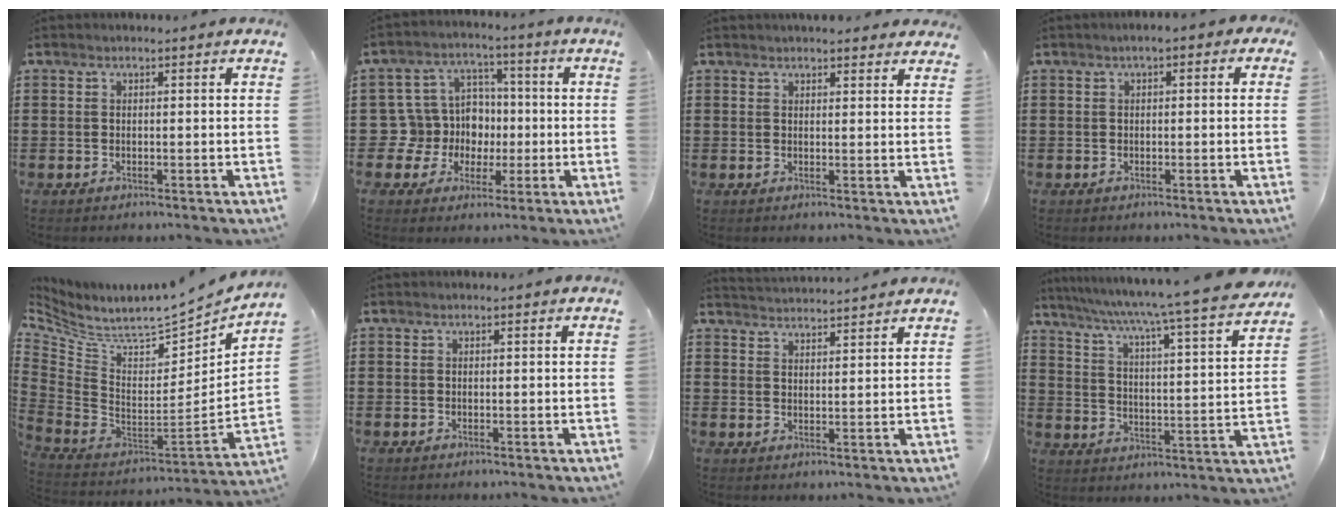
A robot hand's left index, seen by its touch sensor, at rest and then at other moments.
{"total": 9.5, "force": [0.2, 9.2, 2.5], "torque": [-0.094, 0.002, 0.010]}
{"total": 2.4, "force": [2.3, 0.4, 0.4], "torque": [-0.013, -0.001, 0.045]}
{"total": 1.4, "force": [-0.2, 0.7, 1.2], "torque": [-0.023, 0.003, -0.007]}
{"total": 4.6, "force": [4.2, 0.7, 1.9], "torque": [-0.068, -0.061, 0.068]}
{"total": 0.0}
{"total": 2.8, "force": [2.7, -0.5, -0.4], "torque": [-0.002, -0.013, 0.050]}
{"total": 6.5, "force": [5.5, -1.2, 3.2], "torque": [-0.084, -0.056, 0.081]}